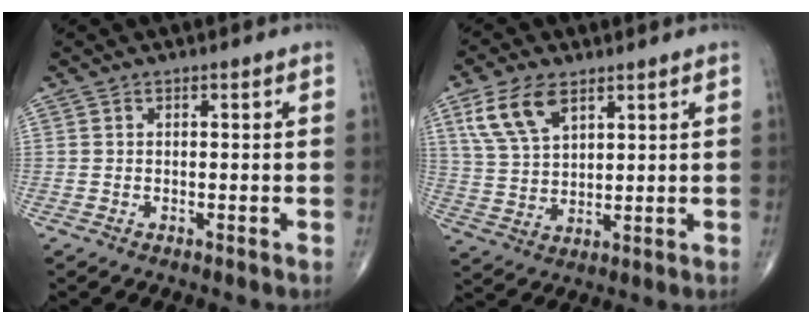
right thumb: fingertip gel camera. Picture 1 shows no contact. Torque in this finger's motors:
{"motor_torque": [0.29, 1.64, 0.48, 0.08, 0.10]}